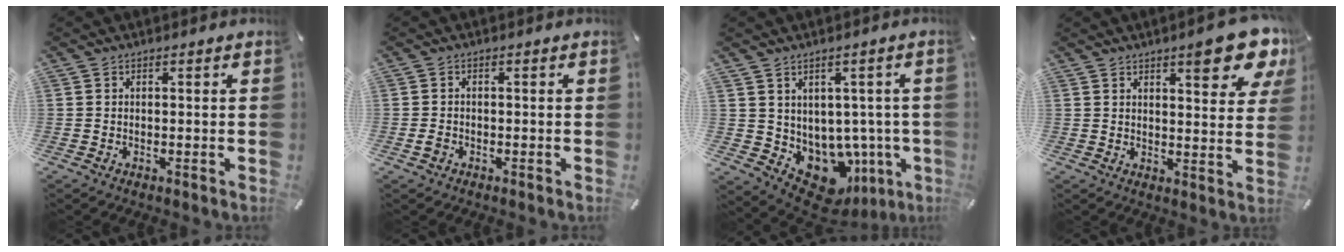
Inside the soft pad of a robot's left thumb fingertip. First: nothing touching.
{"total": 1.4, "force": [-0.6, 1.0, 0.8], "torque": [-0.013, 0.003, -0.011]}
{"total": 7.3, "force": [-2.0, 6.2, 3.2], "torque": [-0.044, -0.029, -0.017]}
{"total": 11.8, "force": [7.2, 3.5, 8.7], "torque": [-0.105, -0.044, 0.116]}